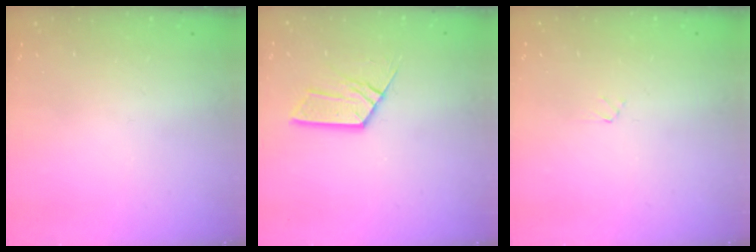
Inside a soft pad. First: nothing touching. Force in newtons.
{"total": 10.2, "press": 10.1, "slide": 0.9}
{"total": 1.9, "press": 1.9, "slide": 0.2}